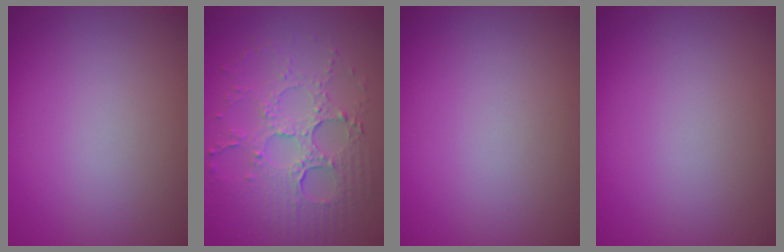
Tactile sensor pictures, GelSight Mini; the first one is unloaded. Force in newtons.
{"total": 5.6, "press": 3.9, "slide": 4.0}
{"total": 0.0}
{"total": 0.0}